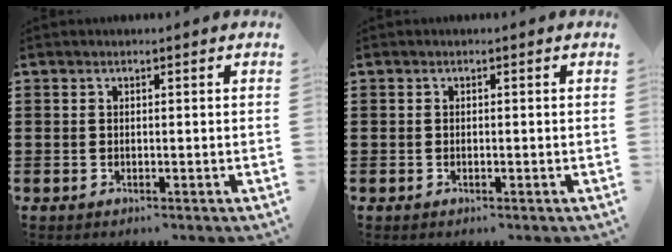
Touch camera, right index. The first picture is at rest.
{"total": 0.0}